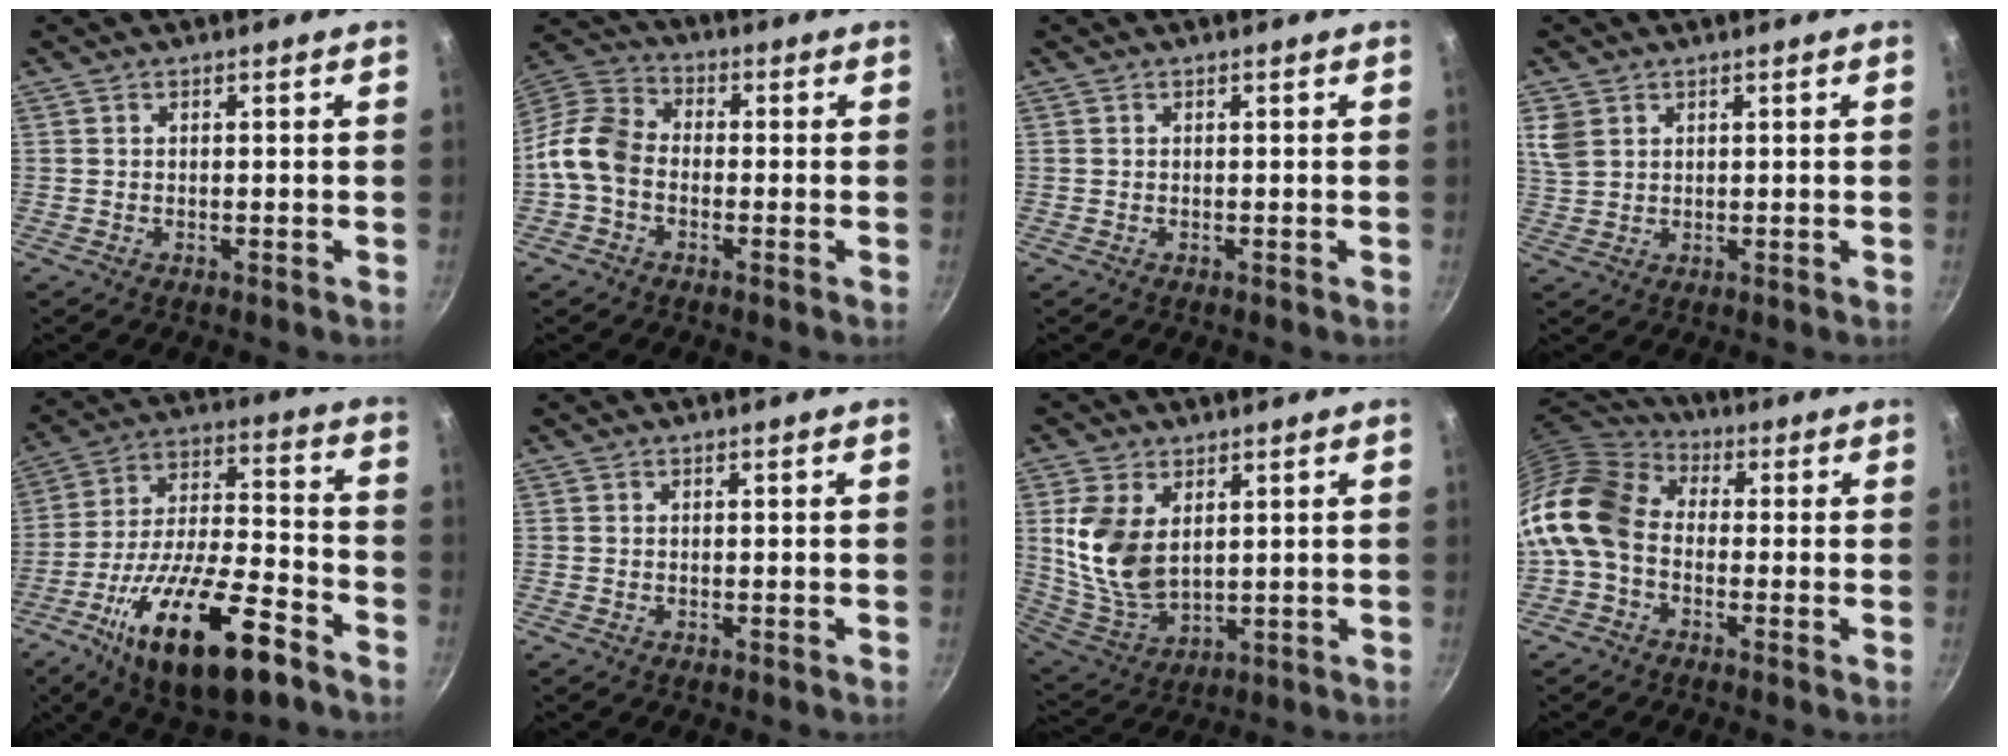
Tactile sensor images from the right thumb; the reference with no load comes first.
{"total": 9.4, "force": [-2.4, 6.8, 6.0], "torque": [-0.103, 0.034, -0.071]}
{"total": 0.0}
{"total": 4.5, "force": [2.0, 3.3, 2.2], "torque": [-0.038, -0.005, 0.045]}
{"total": 23.5, "force": [-12.4, 8.4, 18.1], "torque": [-0.289, 0.047, -0.212]}
{"total": 0.0}
{"total": 12.4, "force": [3.0, 7.7, 9.3], "torque": [-0.181, -0.027, 0.072]}
{"total": 14.6, "force": [-2.3, 10.7, 9.7], "torque": [-0.182, 0.043, -0.071]}